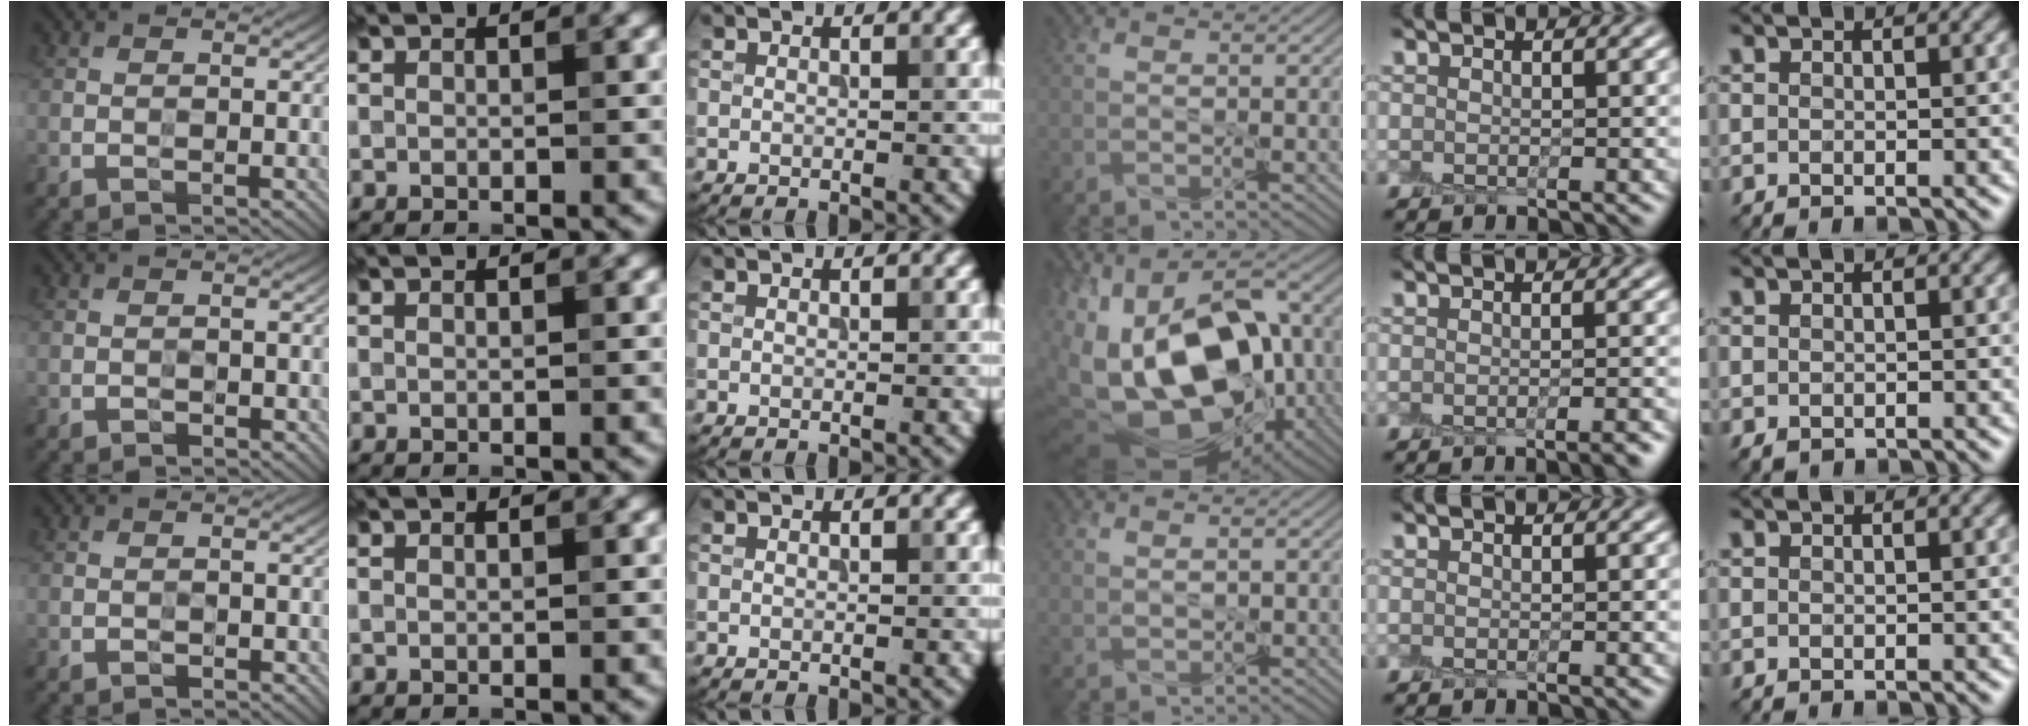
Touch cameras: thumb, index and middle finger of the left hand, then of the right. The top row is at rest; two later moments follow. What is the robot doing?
{"motion": "peel", "object": "aluminum foil"}